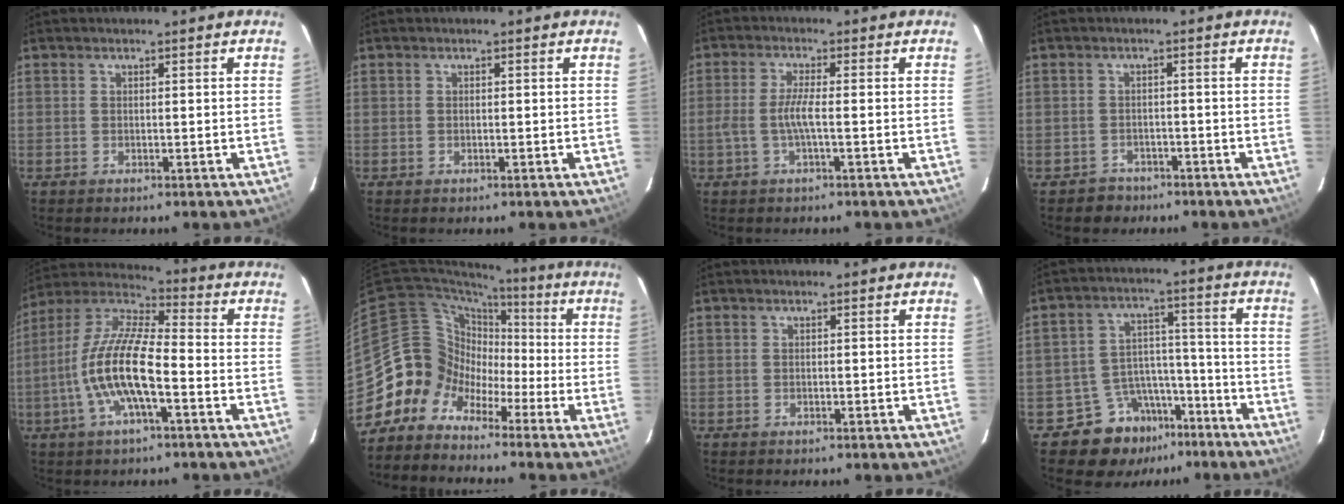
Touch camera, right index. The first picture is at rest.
{"total": 0.0}
{"total": 4.1, "force": [-1.1, 0.0, 3.9], "torque": [-0.086, 0.000, -0.021]}
{"total": 3.5, "force": [-2.2, 2.6, -0.4], "torque": [-0.001, 0.018, -0.034]}
{"total": 14.4, "force": [-4.3, 3.9, 13.1], "torque": [-0.265, 0.001, -0.089]}
{"total": 9.7, "force": [-4.9, 8.3, 0.5], "torque": [-0.019, 0.048, -0.112]}
{"total": 0.0}
{"total": 10.3, "force": [-7.5, 6.9, 1.4], "torque": [-0.033, 0.049, -0.110]}